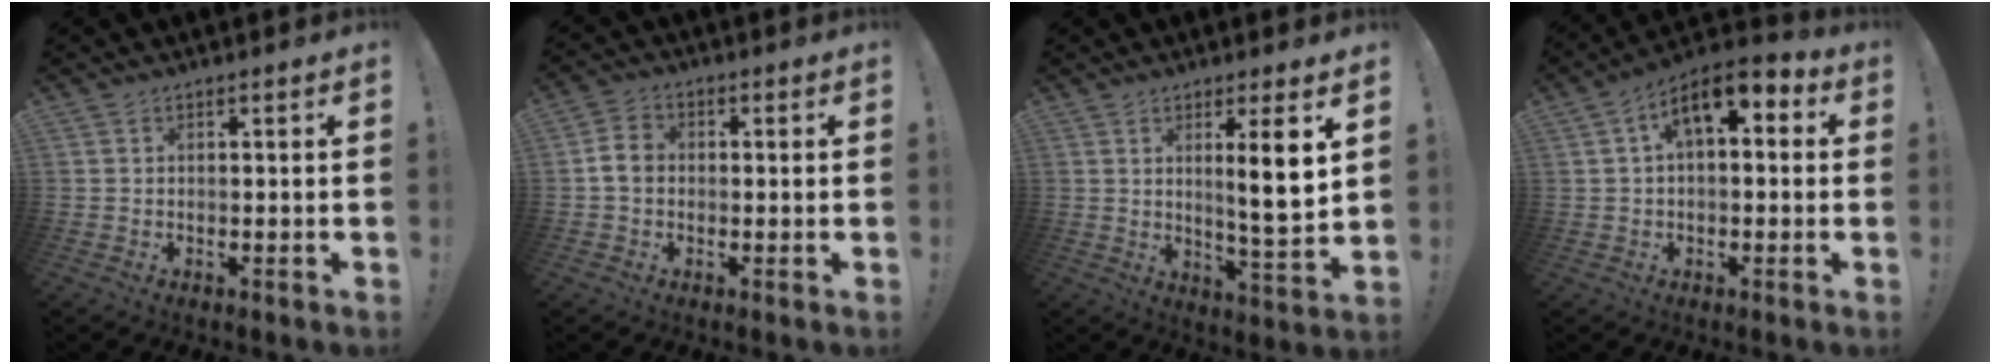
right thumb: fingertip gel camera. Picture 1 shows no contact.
{"total": 5.8, "force": [-0.2, 4.5, 3.6], "torque": [-0.062, 0.015, 0.000]}
{"total": 9.7, "force": [3.0, 0.6, 9.2], "torque": [-0.134, -0.022, 0.038]}
{"total": 9.6, "force": [3.8, 4.5, 7.6], "torque": [-0.118, -0.013, 0.070]}